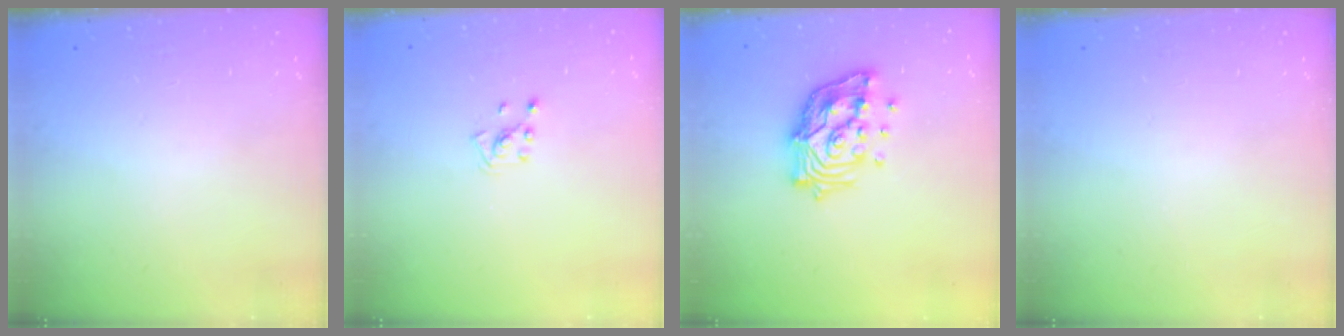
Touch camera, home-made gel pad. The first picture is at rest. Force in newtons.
{"total": 2.1, "press": 2.0, "slide": 0.3}
{"total": 14.8, "press": 14.7, "slide": 1.9}
{"total": 0.0}